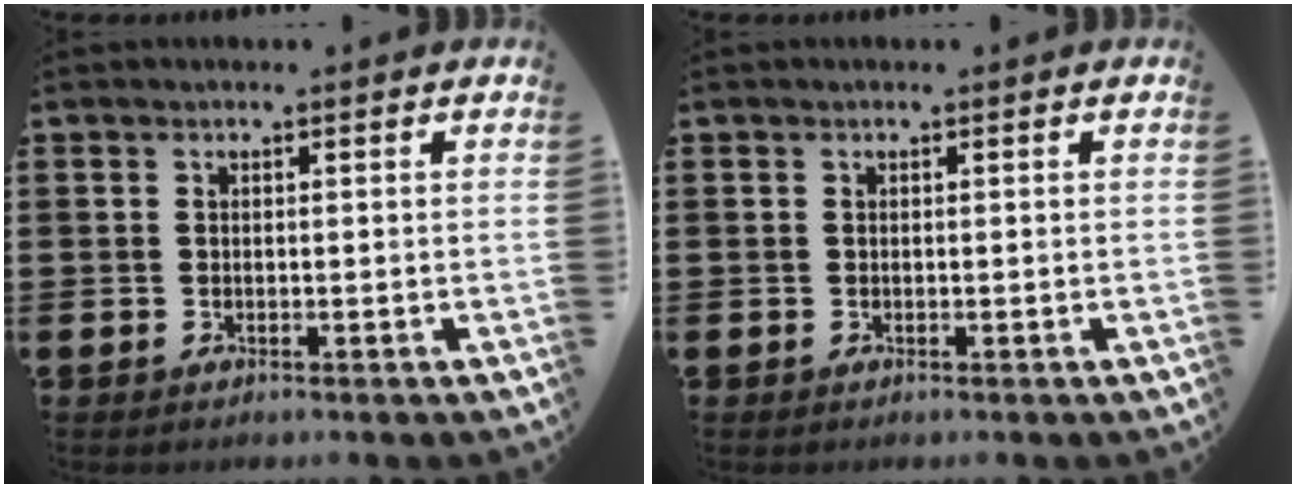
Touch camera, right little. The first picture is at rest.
{"total": 0.0}